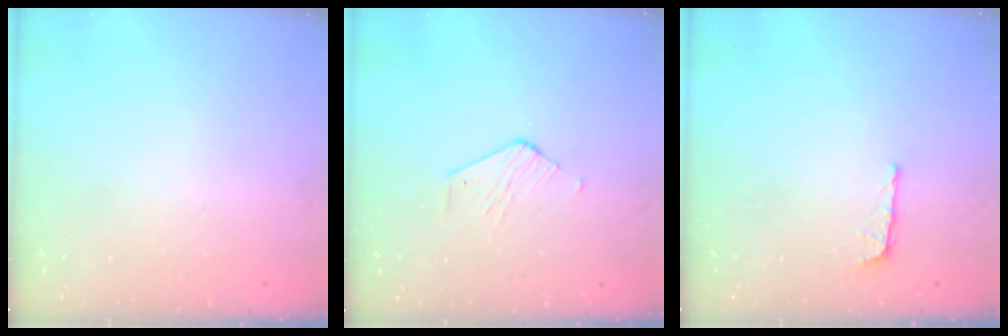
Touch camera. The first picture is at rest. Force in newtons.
{"total": 2.8, "press": 2.8, "slide": 0.2}
{"total": 5.1, "press": 5.1, "slide": 0.3}